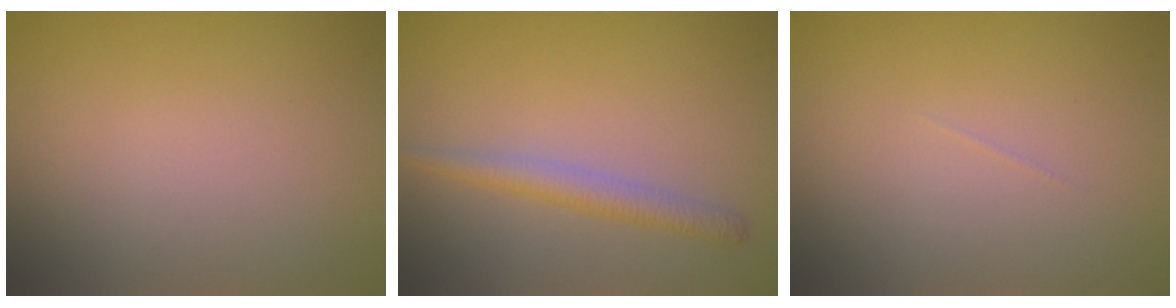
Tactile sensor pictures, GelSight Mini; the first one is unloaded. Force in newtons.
{"total": 2.2, "press": 2.2, "slide": 0.1}
{"total": 0.0}